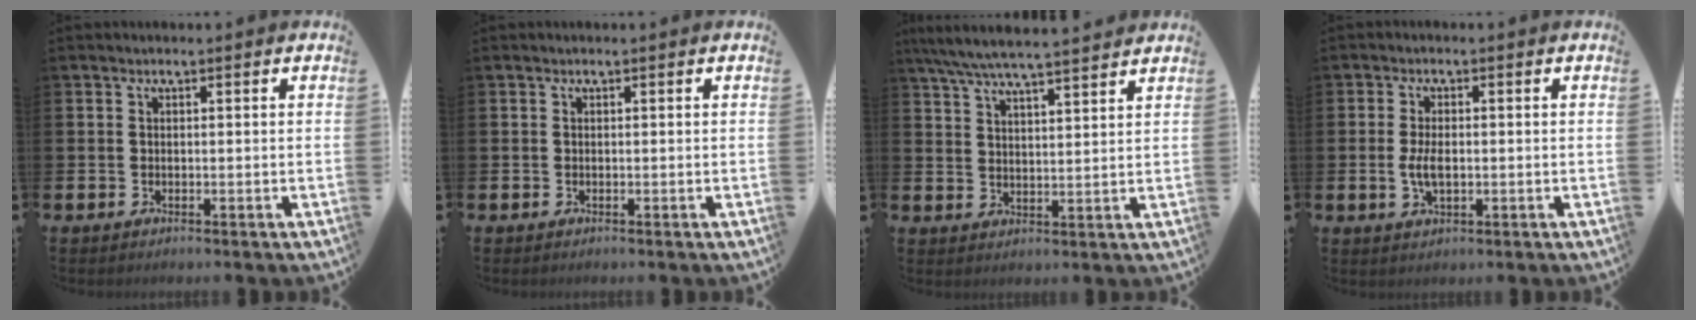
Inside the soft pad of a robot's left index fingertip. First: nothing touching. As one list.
[{"total": 0.0}, {"total": 6.7, "force": [6.3, 0.3, 2.2], "torque": [-0.057, -0.032, 0.111]}, {"total": 3.4, "force": [-0.2, 1.6, 2.9], "torque": [-0.040, -0.002, -0.008]}]